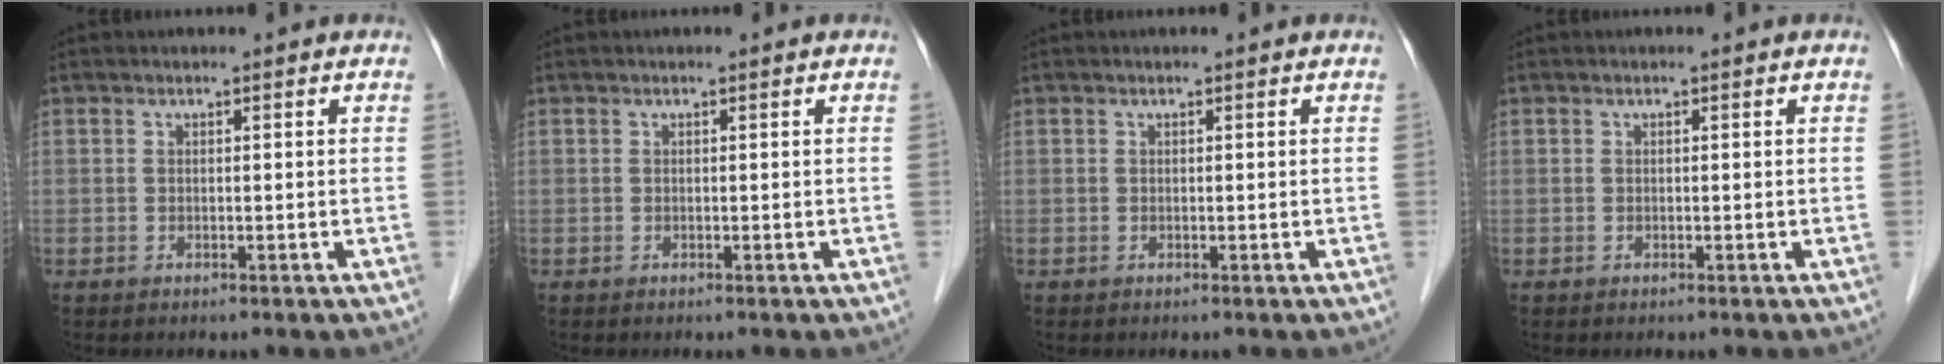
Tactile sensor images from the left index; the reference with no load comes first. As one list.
[{"total": 0.0}, {"total": 0.0}, {"total": 0.0}]